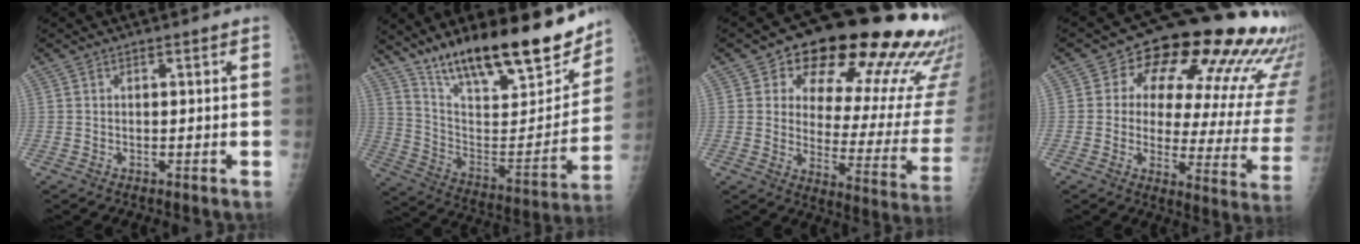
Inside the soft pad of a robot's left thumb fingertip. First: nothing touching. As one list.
[{"total": 26.9, "force": [19.7, 8.0, 16.5], "torque": [-0.221, -0.078, 0.315]}, {"total": 26.5, "force": [18.0, 11.4, 15.9], "torque": [-0.166, -0.072, 0.227]}, {"total": 23.7, "force": [12.8, 11.1, 16.6], "torque": [-0.181, -0.036, 0.156]}]